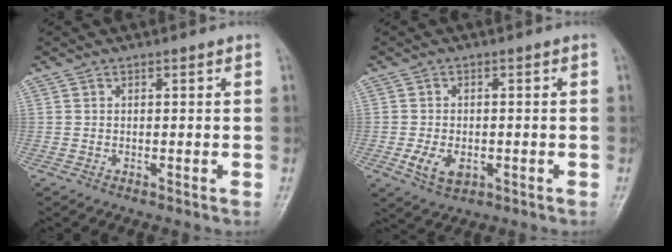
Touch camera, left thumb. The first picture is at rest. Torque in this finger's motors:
{"motor_torque": [-0.28, 0.41, 0.05, 0.17, 0.03]}